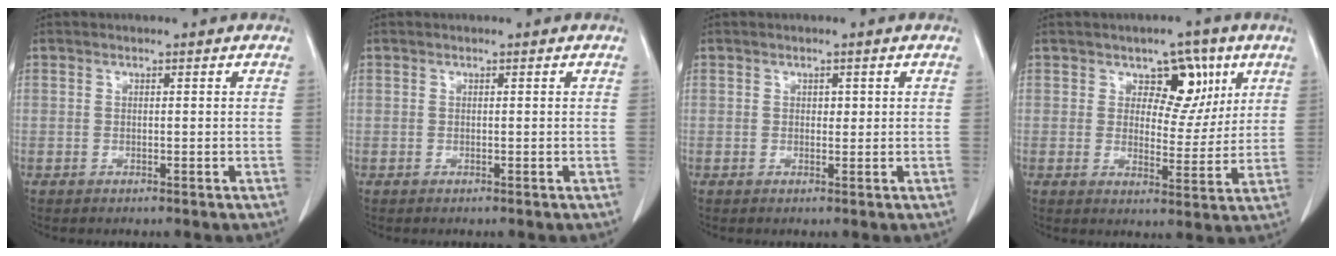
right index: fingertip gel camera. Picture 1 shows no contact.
{"total": 0.0}
{"total": 1.0, "force": [0.3, 0.7, 0.6], "torque": [-0.006, 0.000, 0.003]}
{"total": 7.3, "force": [3.5, 4.4, 4.7], "torque": [-0.052, 0.006, 0.051]}